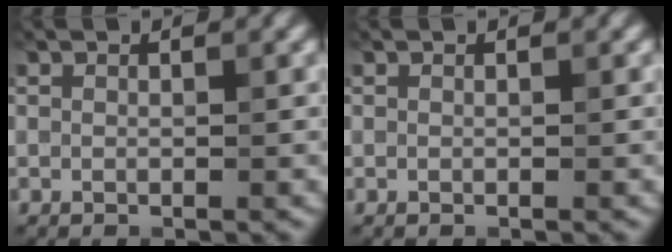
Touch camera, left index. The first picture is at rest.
{"total": 0.0}